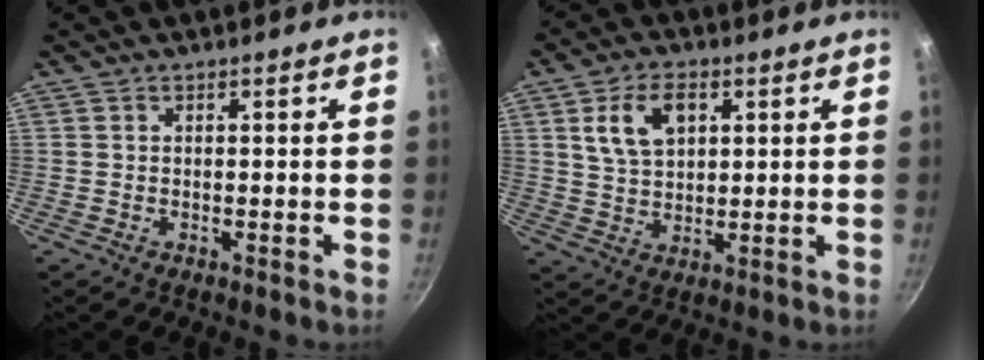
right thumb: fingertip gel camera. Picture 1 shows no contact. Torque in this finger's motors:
{"motor_torque": [0.05, 0.13, 0.10, -0.33, 0.14]}